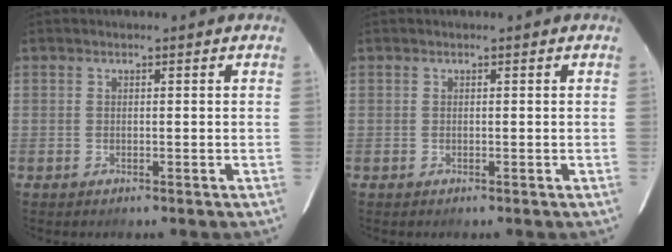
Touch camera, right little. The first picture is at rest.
{"total": 0.0}